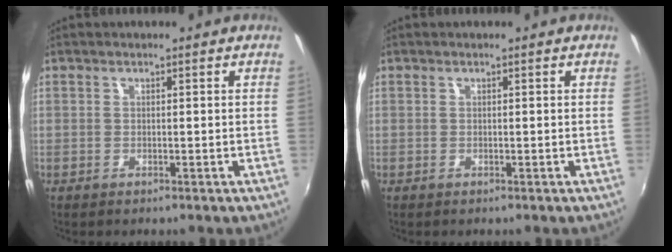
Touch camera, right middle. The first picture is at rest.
{"total": 0.0}